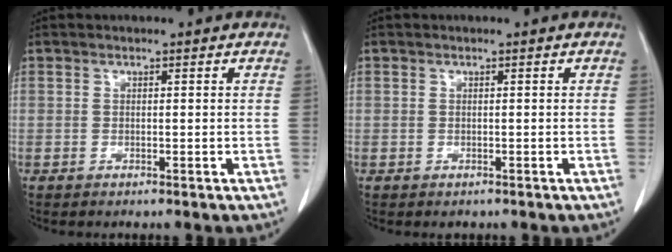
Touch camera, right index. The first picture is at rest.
{"total": 0.7, "force": [-0.3, 0.6, 0.0], "torque": [-0.001, 0.005, -0.003]}